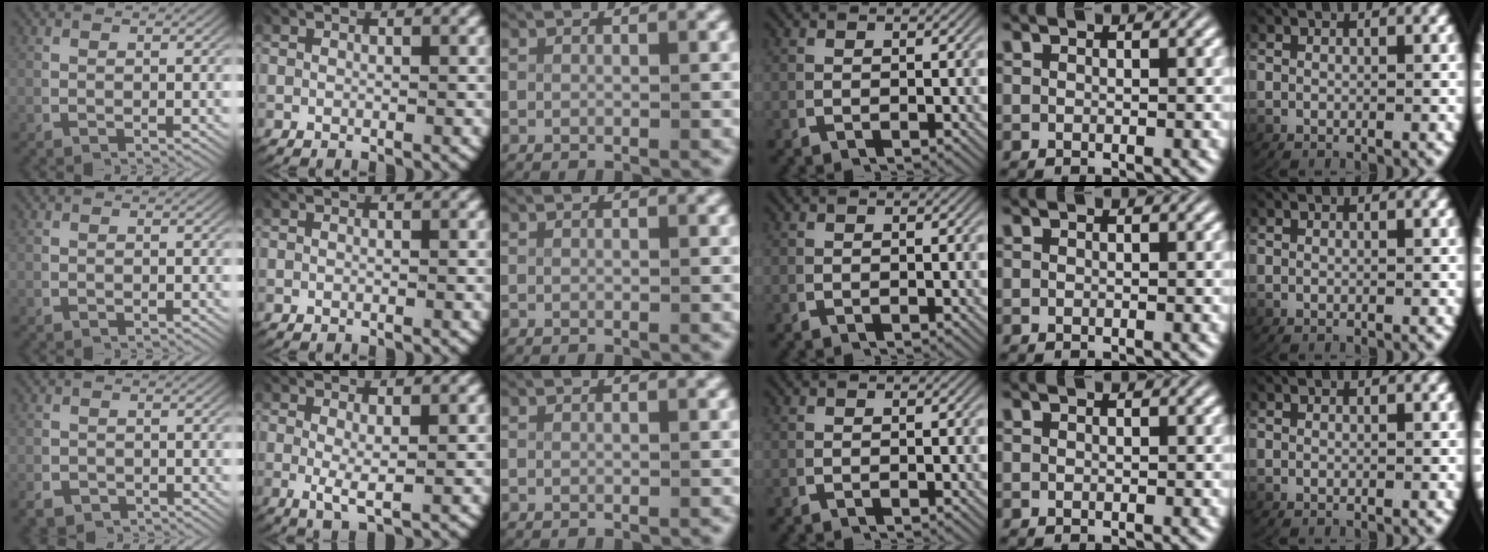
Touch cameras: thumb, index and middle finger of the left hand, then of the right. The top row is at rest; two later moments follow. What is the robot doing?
{"motion": "lift_and_place", "object": "paper towel"}